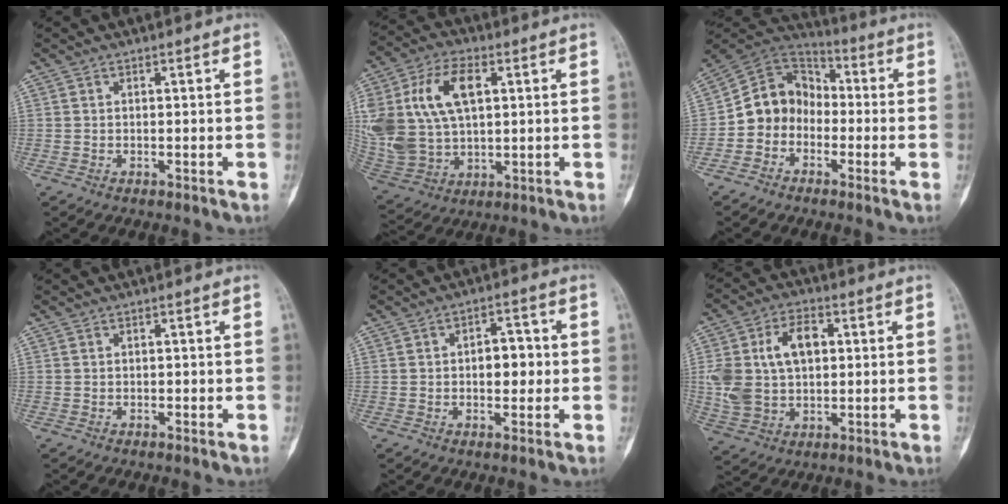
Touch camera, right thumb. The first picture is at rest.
{"total": 20.7, "force": [5.0, 12.7, 15.6], "torque": [-0.336, 0.002, 0.101]}
{"total": 10.9, "force": [-2.5, 9.4, 4.8], "torque": [-0.061, 0.059, -0.063]}
{"total": 0.7, "force": [-0.1, 0.5, 0.5], "torque": [0.000, 0.002, -0.004]}
{"total": 5.9, "force": [0.0, 3.7, 4.7], "torque": [-0.042, 0.011, -0.002]}
{"total": 13.9, "force": [2.4, 9.1, 10.3], "torque": [-0.185, 0.012, 0.050]}